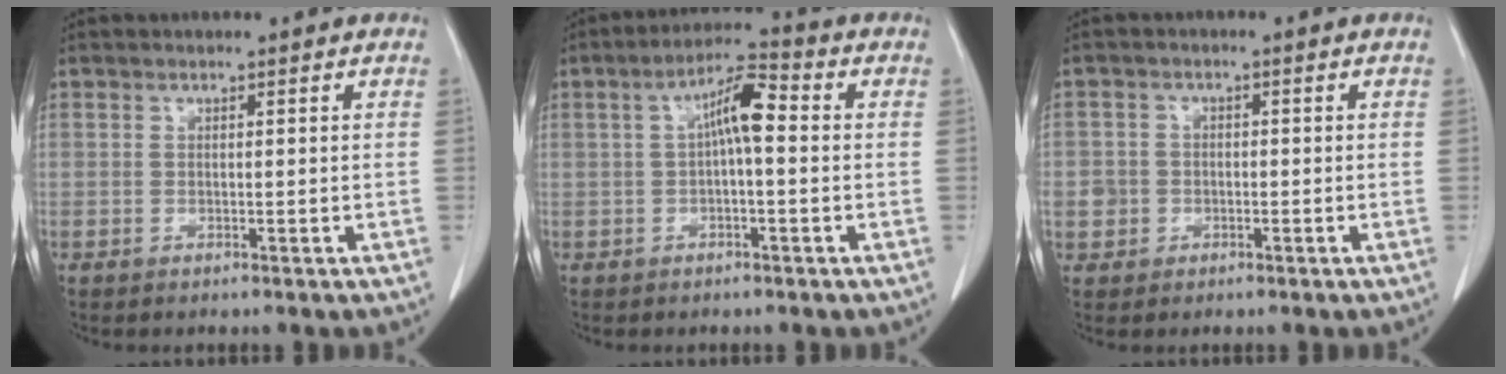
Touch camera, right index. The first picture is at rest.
{"total": 6.4, "force": [0.6, 1.4, 6.2], "torque": [-0.111, 0.023, 0.007]}
{"total": 3.1, "force": [-0.7, 3.0, 0.6], "torque": [0.000, 0.009, -0.012]}